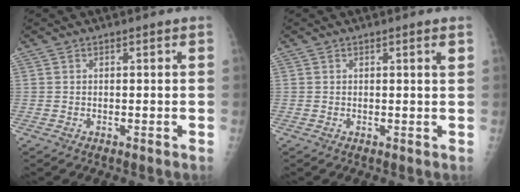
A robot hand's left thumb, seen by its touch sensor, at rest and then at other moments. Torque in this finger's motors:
{"motor_torque": [-0.05, -0.05, -0.20, 0.09, 0.00]}